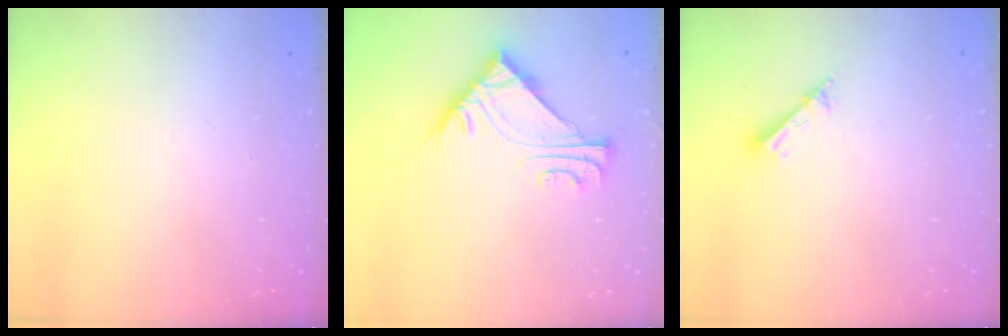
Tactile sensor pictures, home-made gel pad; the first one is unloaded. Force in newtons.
{"total": 7.1, "press": 7.1, "slide": 0.4}
{"total": 2.6, "press": 2.6, "slide": 0.1}